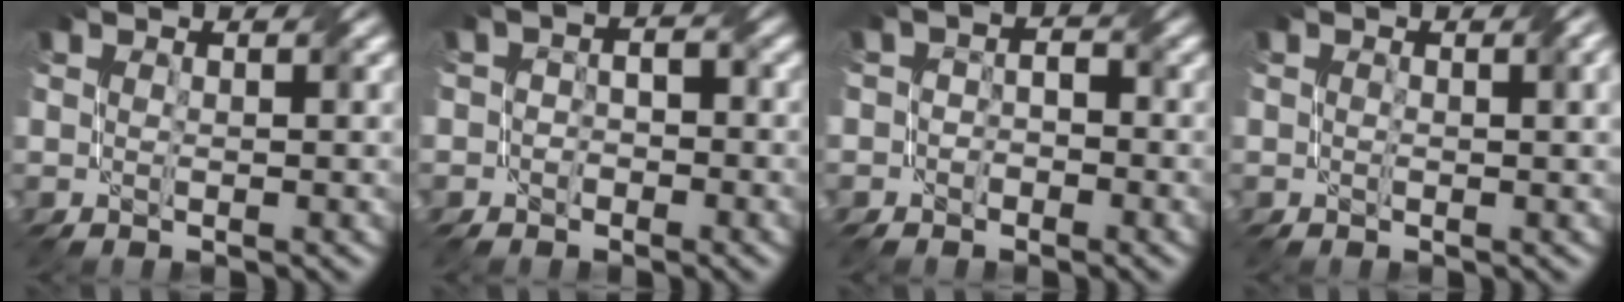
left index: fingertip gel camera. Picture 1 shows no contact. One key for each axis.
{"total": 2.2, "fx": -1.4, "fy": 1.6, "fz": 0.6, "tx": 0.004, "ty": 0.005, "tz": -0.030}
{"total": 2.2, "fx": -1.4, "fy": 1.6, "fz": 0.5, "tx": 0.006, "ty": 0.004, "tz": -0.033}
{"total": 2.2, "fx": 0.3, "fy": 0.7, "fz": 2.0, "tx": -0.031, "ty": 0.001, "tz": 0.004}